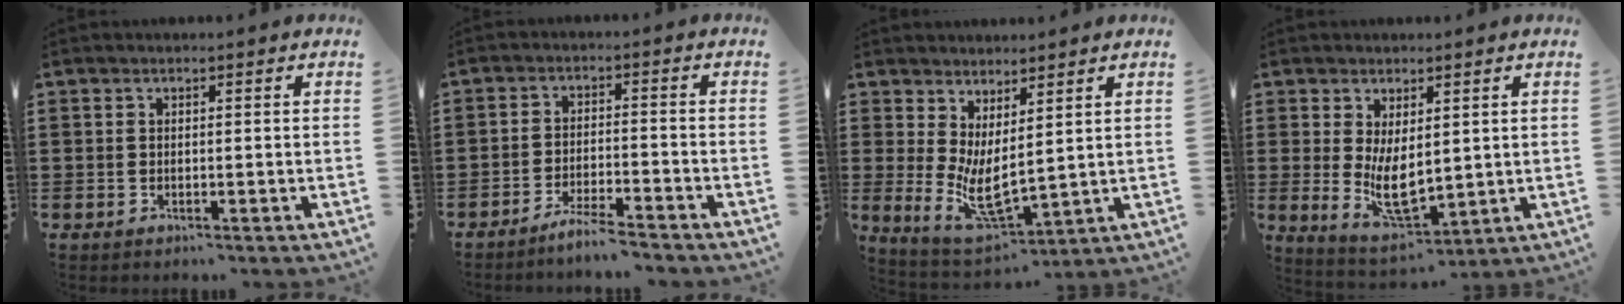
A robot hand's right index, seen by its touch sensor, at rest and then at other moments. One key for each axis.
{"total": 4.3, "fx": -4.0, "fy": -0.3, "fz": 1.5, "tx": -0.032, "ty": -0.006, "tz": -0.079}
{"total": 6.1, "fx": 1.0, "fy": 2.4, "fz": 5.6, "tx": -0.111, "ty": -0.022, "tz": 0.022}
{"total": 6.7, "fx": 0.7, "fy": 3.1, "fz": 6.0, "tx": -0.115, "ty": -0.007, "tz": 0.013}